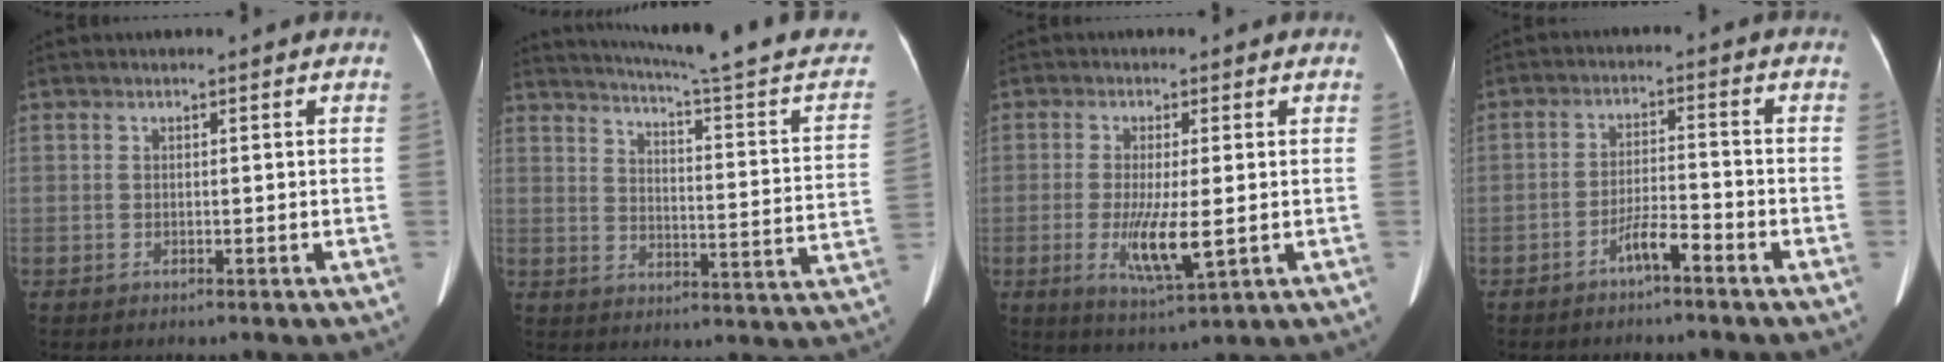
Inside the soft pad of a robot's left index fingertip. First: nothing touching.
{"total": 23.5, "force": [21.6, -0.6, 9.2], "torque": [-0.140, -0.079, 0.261]}
{"total": 6.8, "force": [-1.1, 1.0, 6.7], "torque": [-0.133, -0.020, -0.016]}
{"total": 3.9, "force": [-3.0, 0.3, 2.4], "torque": [-0.052, 0.001, -0.054]}